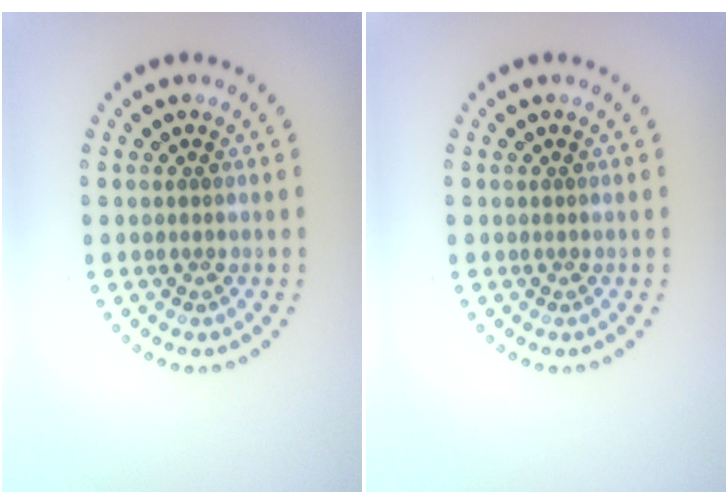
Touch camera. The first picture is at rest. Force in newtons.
{"total": 0.0}